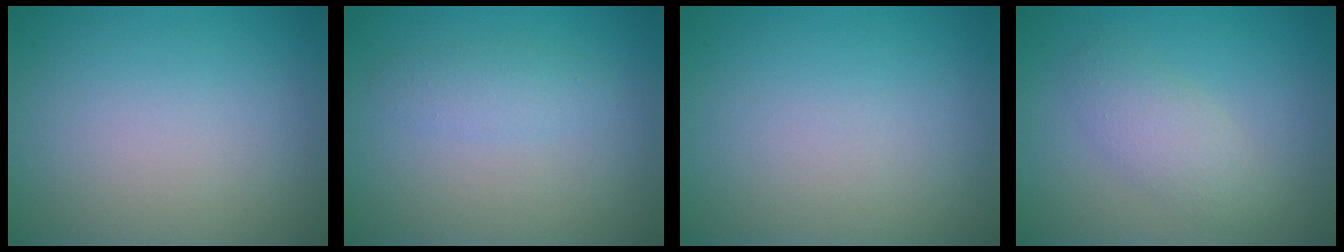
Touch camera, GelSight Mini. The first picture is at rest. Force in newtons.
{"total": 1.6, "press": 1.6, "slide": 0.0}
{"total": 0.0}
{"total": 2.7, "press": 2.7, "slide": 0.2}